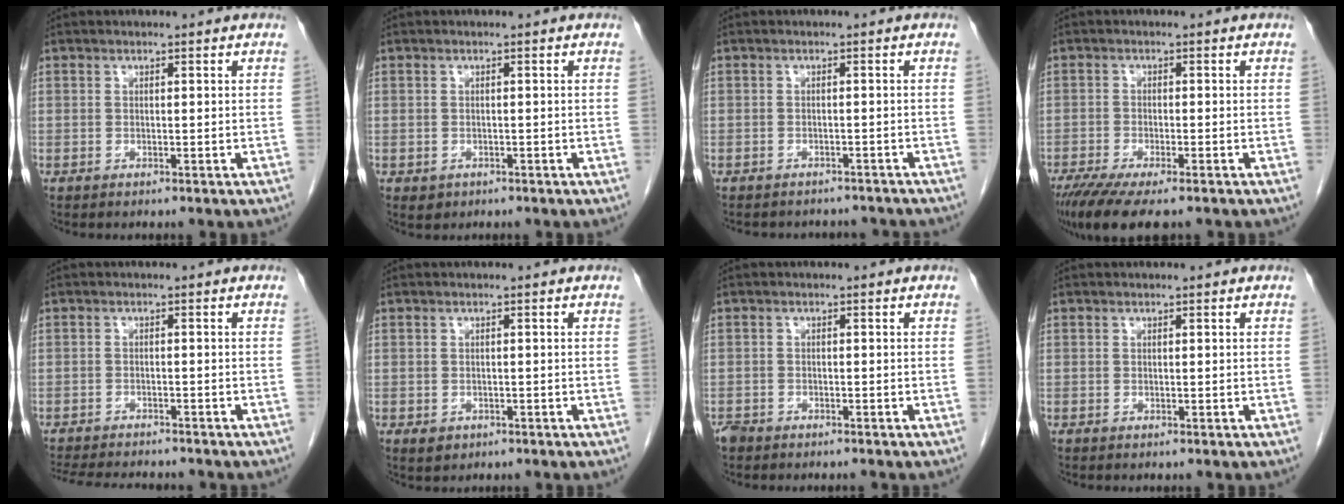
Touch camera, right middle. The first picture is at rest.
{"total": 1.3, "force": [-0.5, 1.2, 0.4], "torque": [-0.007, 0.003, 0.000]}
{"total": 8.2, "force": [-7.5, 2.9, 1.8], "torque": [-0.026, 0.007, -0.077]}
{"total": 9.0, "force": [-6.7, 1.7, 5.7], "torque": [-0.089, -0.019, -0.109]}
{"total": 10.6, "force": [-9.6, 2.1, 3.9], "torque": [-0.070, -0.008, -0.137]}
{"total": 1.7, "force": [-0.8, 1.3, 0.6], "torque": [-0.010, 0.002, -0.002]}
{"total": 1.8, "force": [-1.7, 0.6, 0.4], "torque": [-0.010, -0.001, -0.029]}
{"total": 0.0}